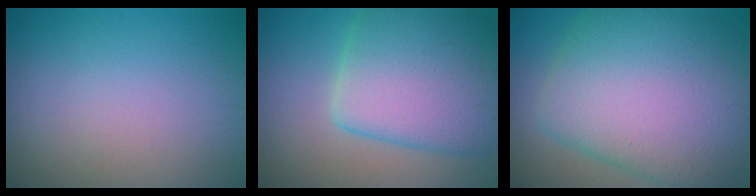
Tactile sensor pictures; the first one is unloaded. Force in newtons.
{"total": 8.2, "press": 8.2, "slide": 0.6}
{"total": 11.6, "press": 11.6, "slide": 0.3}